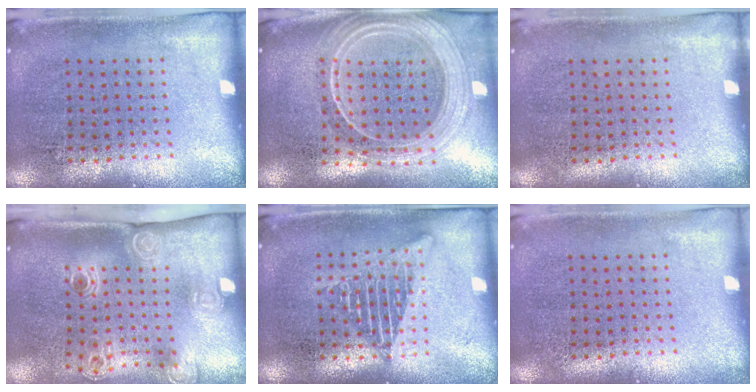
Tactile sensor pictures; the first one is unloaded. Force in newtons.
{"total": 2.4, "press": 2.1, "slide": 1.2}
{"total": 0.0}
{"total": 2.3, "press": 1.6, "slide": 1.7}
{"total": 2.0, "press": 2.0, "slide": 0.2}
{"total": 0.0}